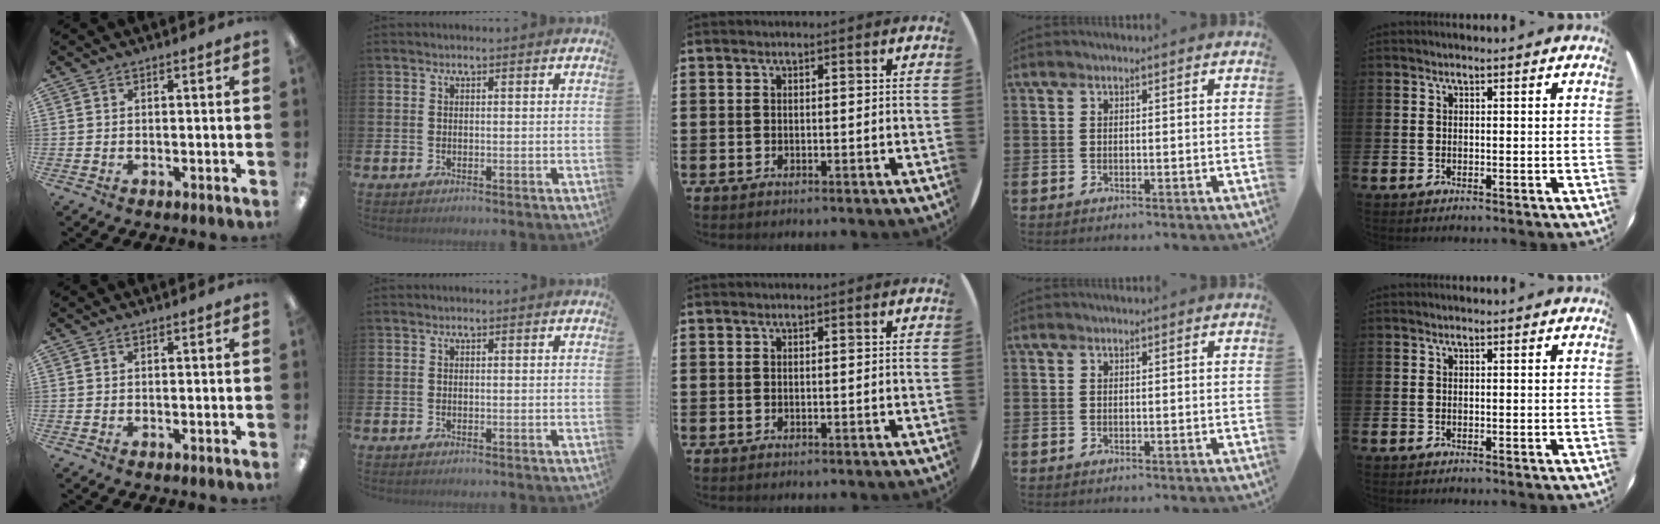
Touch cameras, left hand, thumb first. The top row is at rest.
{}